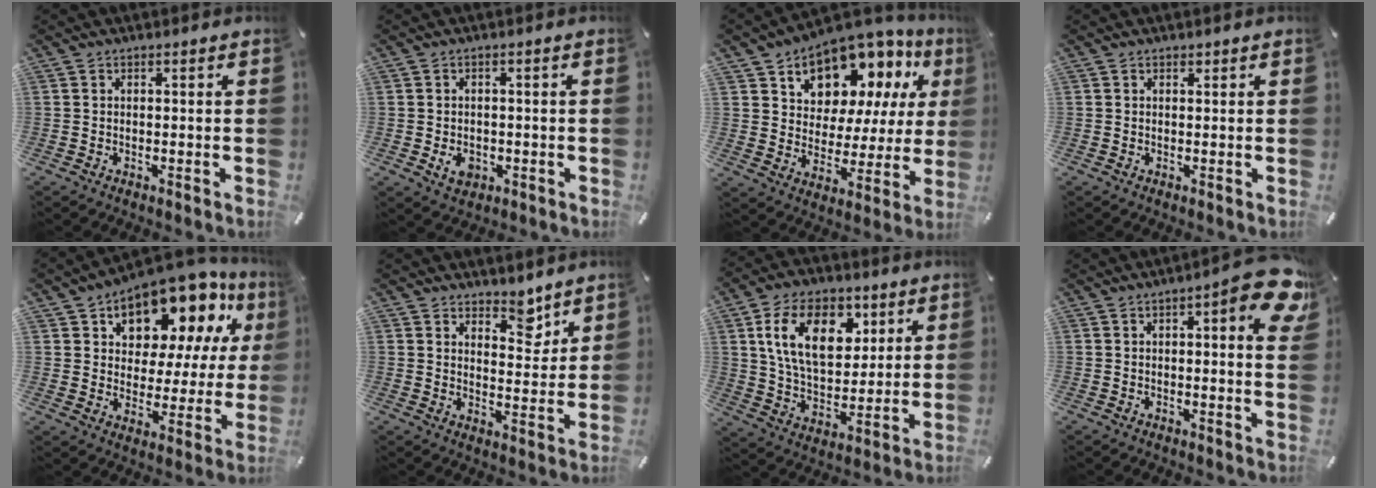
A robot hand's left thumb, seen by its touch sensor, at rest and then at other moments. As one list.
[{"total": 3.9, "force": [-1.0, 3.1, 2.1], "torque": [-0.025, -0.004, -0.020]}, {"total": 11.2, "force": [8.6, 6.8, 2.4], "torque": [-0.051, -0.087, 0.152]}, {"total": 0.6, "force": [0.4, 0.4, 0.0], "torque": [0.001, 0.003, 0.007]}, {"total": 13.7, "force": [10.9, 6.8, 4.9], "torque": [-0.085, -0.097, 0.188]}, {"total": 6.6, "force": [5.5, 3.3, 1.4], "torque": [0.007, -0.048, 0.094]}, {"total": 16.9, "force": [6.5, 11.1, 11.0], "torque": [-0.190, -0.001, 0.117]}, {"total": 10.8, "force": [4.7, 3.0, 9.3], "torque": [-0.118, -0.026, 0.076]}]